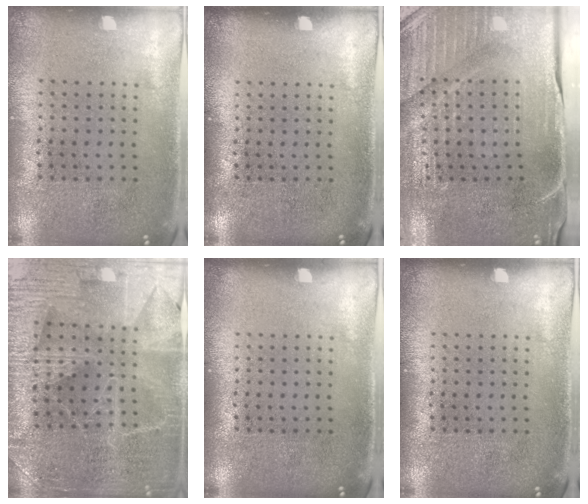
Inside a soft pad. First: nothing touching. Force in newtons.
{"total": 0.0}
{"total": 3.8, "press": 3.7, "slide": 0.9}
{"total": 3.6, "press": 3.5, "slide": 0.7}
{"total": 0.0}
{"total": 0.0}